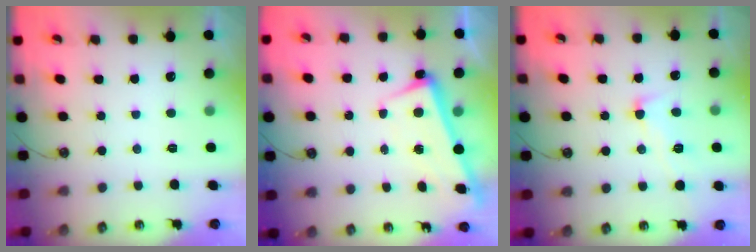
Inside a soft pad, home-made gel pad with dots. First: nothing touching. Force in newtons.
{"total": 2.4, "press": 2.3, "slide": 0.9}
{"total": 2.9, "press": 2.9, "slide": 0.4}